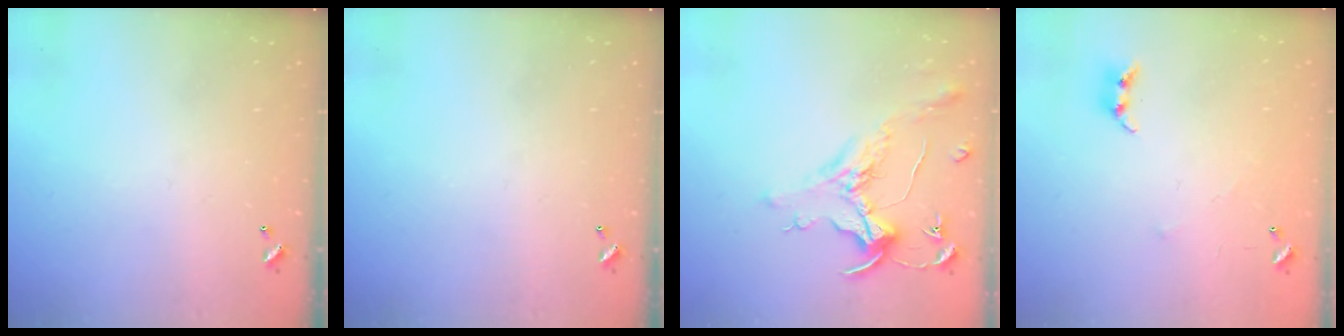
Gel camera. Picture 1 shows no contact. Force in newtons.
{"total": 0.0}
{"total": 1.6, "press": 1.4, "slide": 0.7}
{"total": 5.1, "press": 5.1, "slide": 0.5}